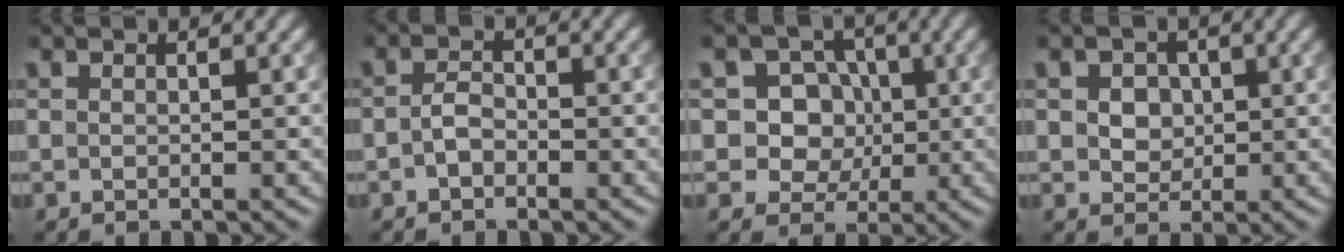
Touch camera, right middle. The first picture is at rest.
{"total": 1.6, "force": [-0.6, 0.9, 1.1], "torque": [-0.023, 0.004, -0.016]}
{"total": 8.2, "force": [2.0, 7.3, 3.2], "torque": [-0.049, 0.029, 0.019]}
{"total": 3.5, "force": [0.9, 2.8, 1.9], "torque": [-0.023, 0.012, 0.006]}